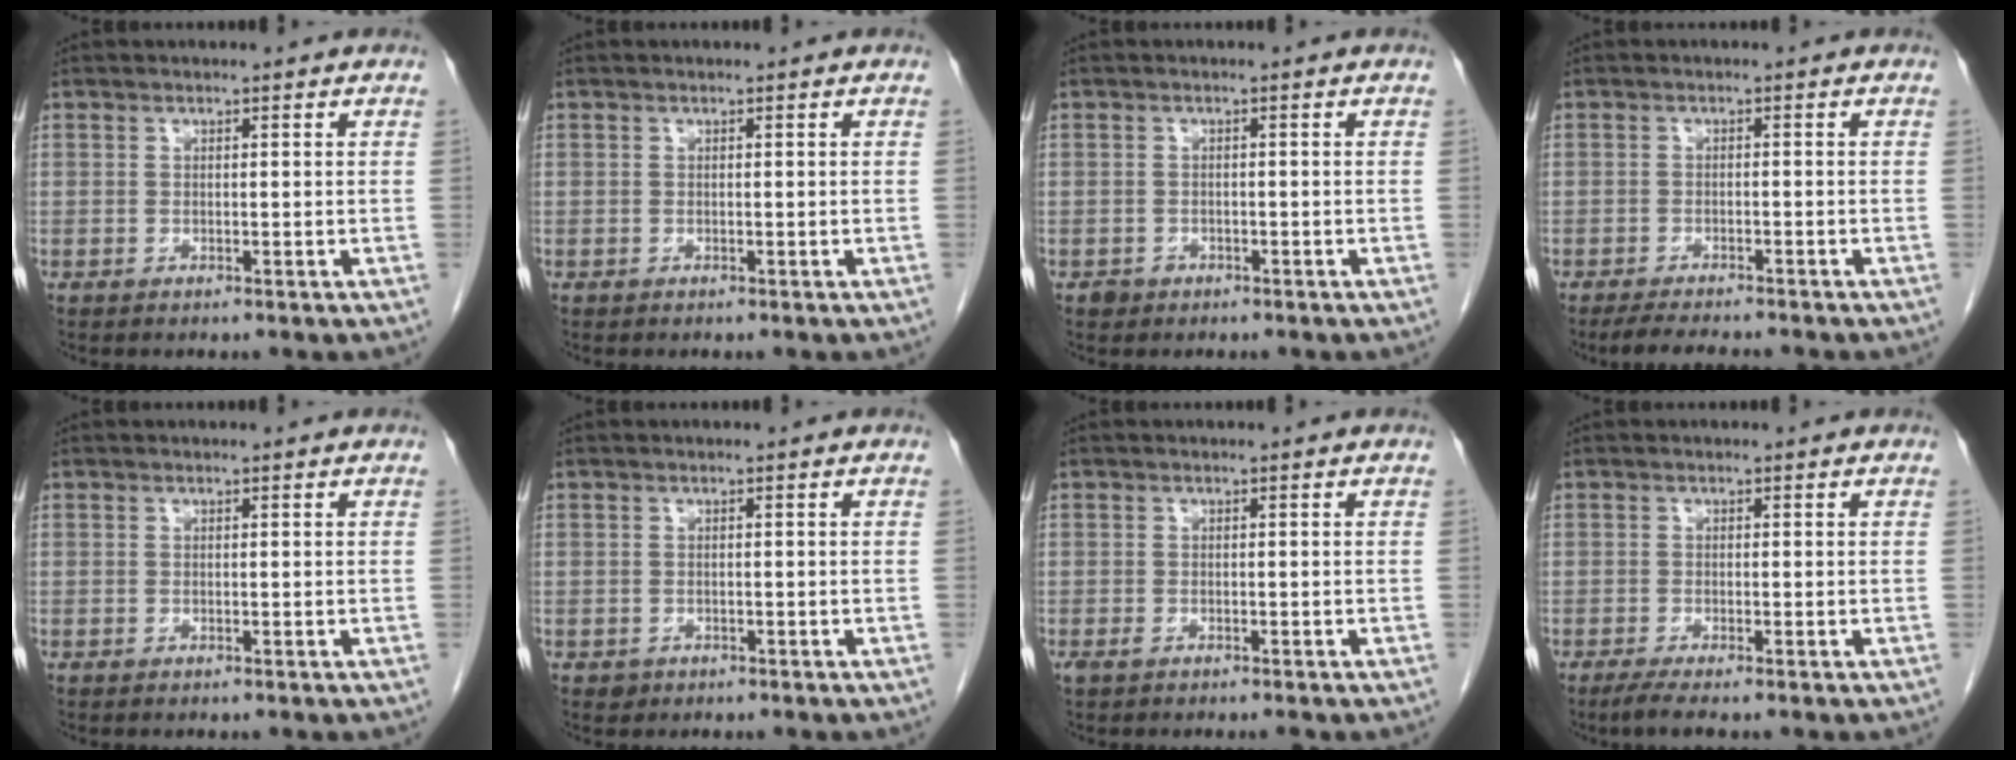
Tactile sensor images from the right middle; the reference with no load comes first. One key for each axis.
{"total": 0.0}
{"total": 1.4, "fx": -0.8, "fy": 1.1, "fz": 0.1, "tx": -0.002, "ty": 0.004, "tz": -0.011}
{"total": 5.8, "fx": -5.2, "fy": 0.6, "fz": 2.4, "tx": -0.037, "ty": -0.015, "tz": -0.083}
{"total": 0.0}
{"total": 0.9, "fx": -0.4, "fy": 0.7, "fz": 0.1, "tx": -0.004, "ty": 0.003, "tz": -0.004}
{"total": 1.5, "fx": -1.1, "fy": 0.4, "fz": 1.0, "tx": -0.018, "ty": -0.004, "tz": -0.016}
{"total": 2.3, "fx": -1.7, "fy": -0.1, "fz": 1.5, "tx": -0.037, "ty": -0.008, "tz": -0.035}